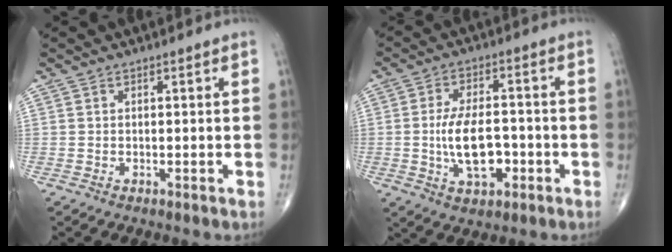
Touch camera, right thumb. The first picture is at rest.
{"total": 10.3, "force": [-2.0, 5.5, 8.5], "torque": [-0.143, 0.013, -0.032]}